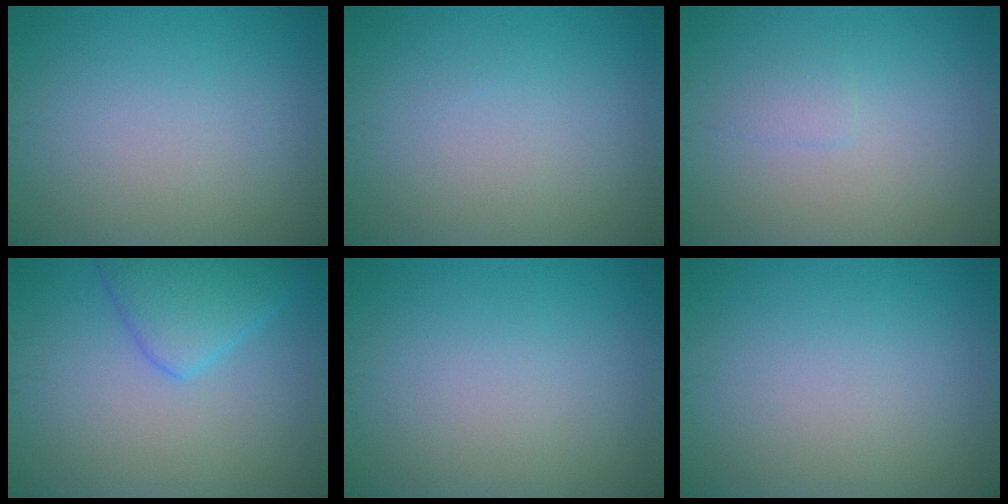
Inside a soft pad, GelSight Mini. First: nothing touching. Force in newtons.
{"total": 0.0}
{"total": 0.9, "press": 0.9, "slide": 0.1}
{"total": 4.0, "press": 4.0, "slide": 0.2}
{"total": 0.0}
{"total": 0.0}